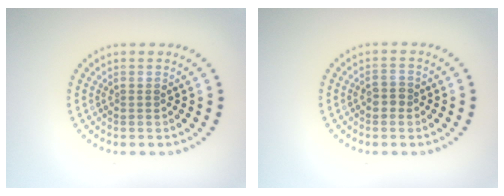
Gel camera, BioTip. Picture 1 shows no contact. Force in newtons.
{"total": 1.4, "press": 1.4, "slide": 0.3}